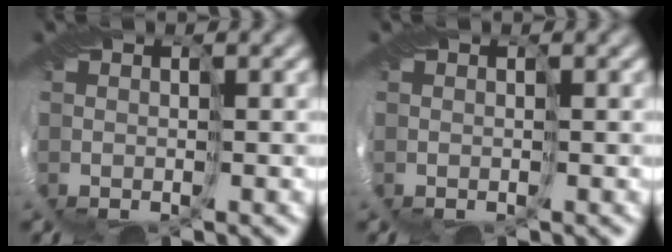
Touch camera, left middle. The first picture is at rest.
{"total": 0.0}